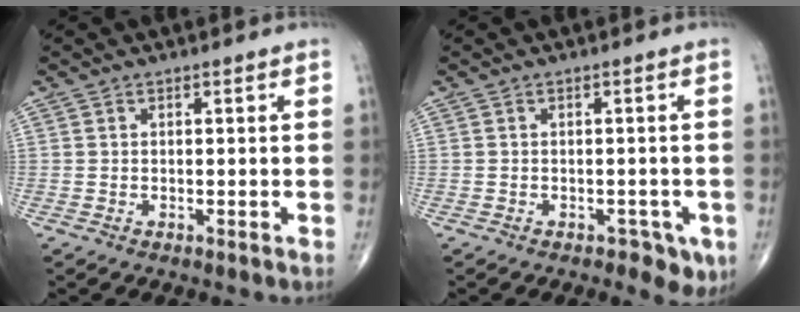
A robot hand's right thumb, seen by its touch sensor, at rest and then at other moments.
{"total": 3.9, "force": [-1.9, 2.1, 2.6], "torque": [-0.017, 0.006, -0.021]}